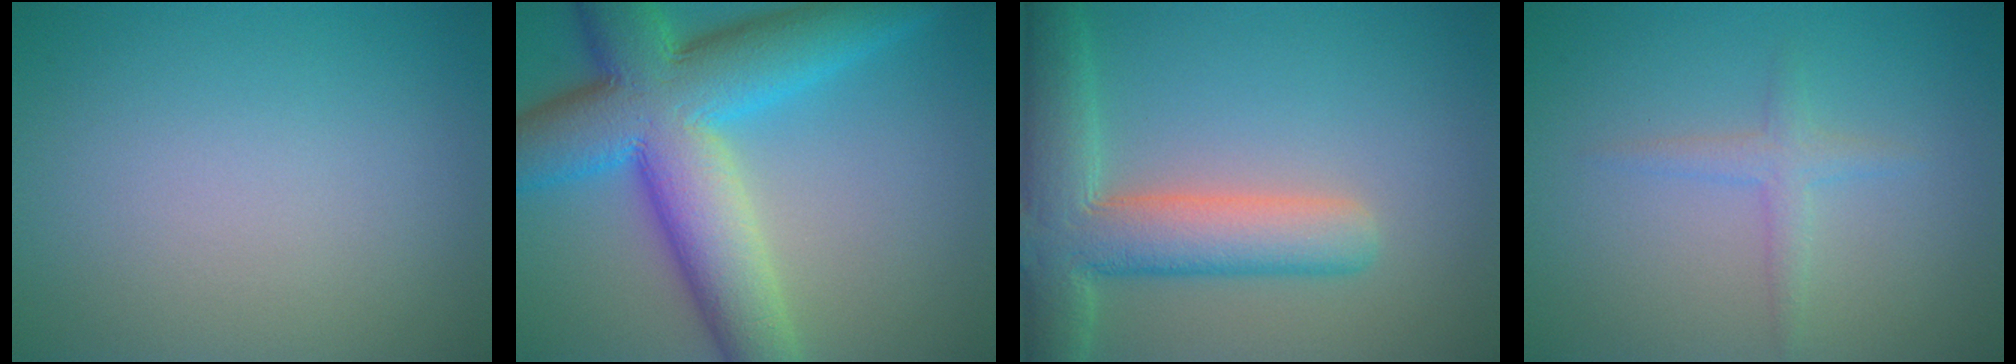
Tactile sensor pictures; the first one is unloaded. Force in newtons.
{"total": 12.7, "press": 12.7, "slide": 0.4}
{"total": 7.6, "press": 7.6, "slide": 0.6}
{"total": 1.6, "press": 1.6, "slide": 0.1}